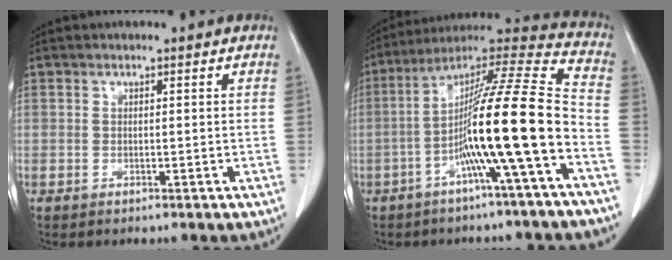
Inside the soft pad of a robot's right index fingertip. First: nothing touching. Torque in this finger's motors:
{"motor_torque": [2.14, 0.00, 0.99, 0.21]}